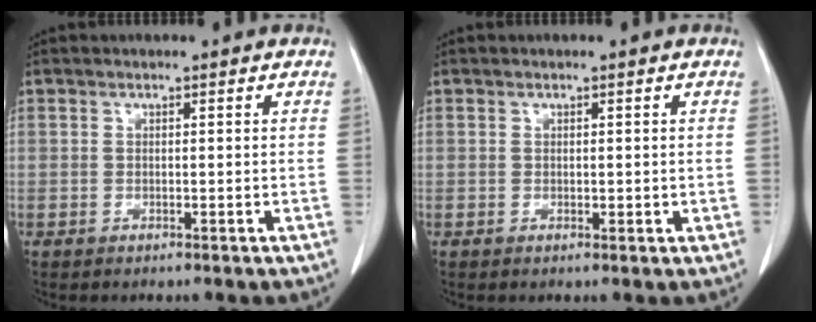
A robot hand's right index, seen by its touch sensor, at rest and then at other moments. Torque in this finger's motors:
{"motor_torque": [0.06, 0.15, 0.04, 0.02]}